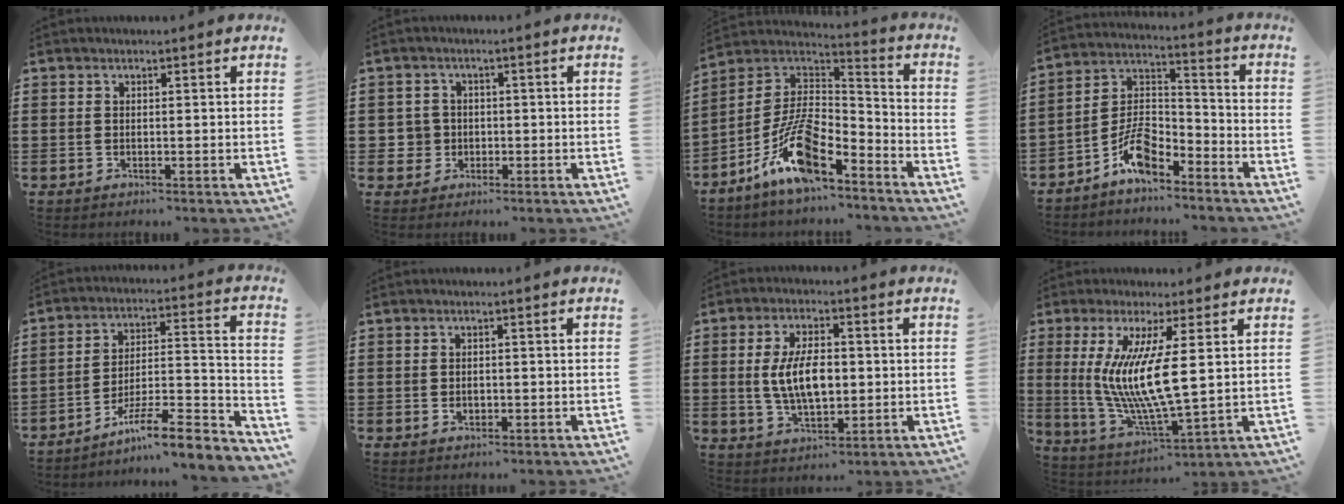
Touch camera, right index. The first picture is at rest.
{"total": 3.5, "force": [-0.6, 3.4, 0.8], "torque": [-0.036, 0.005, -0.017]}
{"total": 13.2, "force": [-8.1, 4.5, 9.4], "torque": [-0.189, 0.014, -0.152]}
{"total": 7.9, "force": [-6.0, 2.9, 4.2], "torque": [-0.097, 0.001, -0.118]}
{"total": 8.3, "force": [-6.5, 1.1, 5.1], "torque": [-0.075, 0.001, -0.126]}
{"total": 1.4, "force": [-0.2, 1.0, 0.9], "torque": [-0.019, 0.005, -0.005]}
{"total": 8.1, "force": [0.2, 4.0, 7.1], "torque": [-0.130, 0.001, -0.004]}
{"total": 10.5, "force": [2.4, 1.9, 10.1], "torque": [-0.218, -0.015, 0.041]}